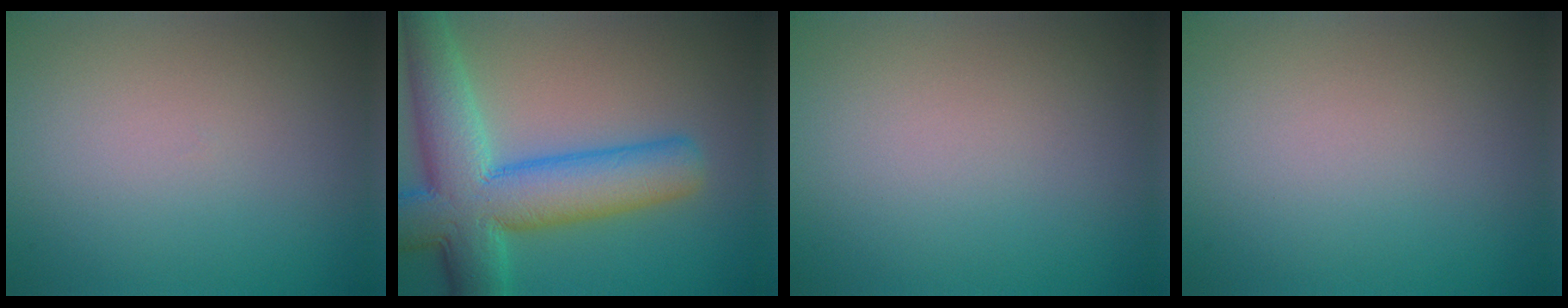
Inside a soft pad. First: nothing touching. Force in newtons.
{"total": 10.9, "press": 10.9, "slide": 0.4}
{"total": 0.0}
{"total": 0.0}